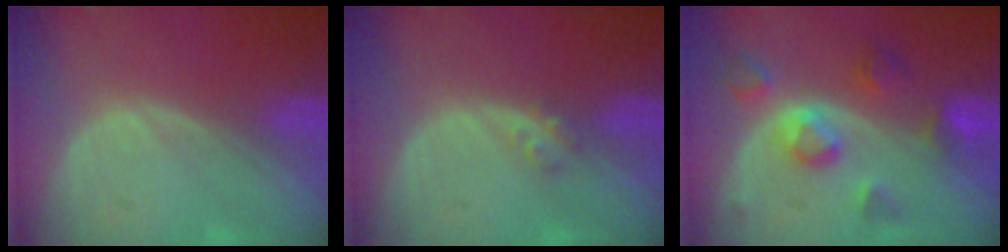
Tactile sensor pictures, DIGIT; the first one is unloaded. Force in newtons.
{"total": 1.8, "press": 1.5, "slide": 0.9}
{"total": 7.7, "press": 6.9, "slide": 3.5}